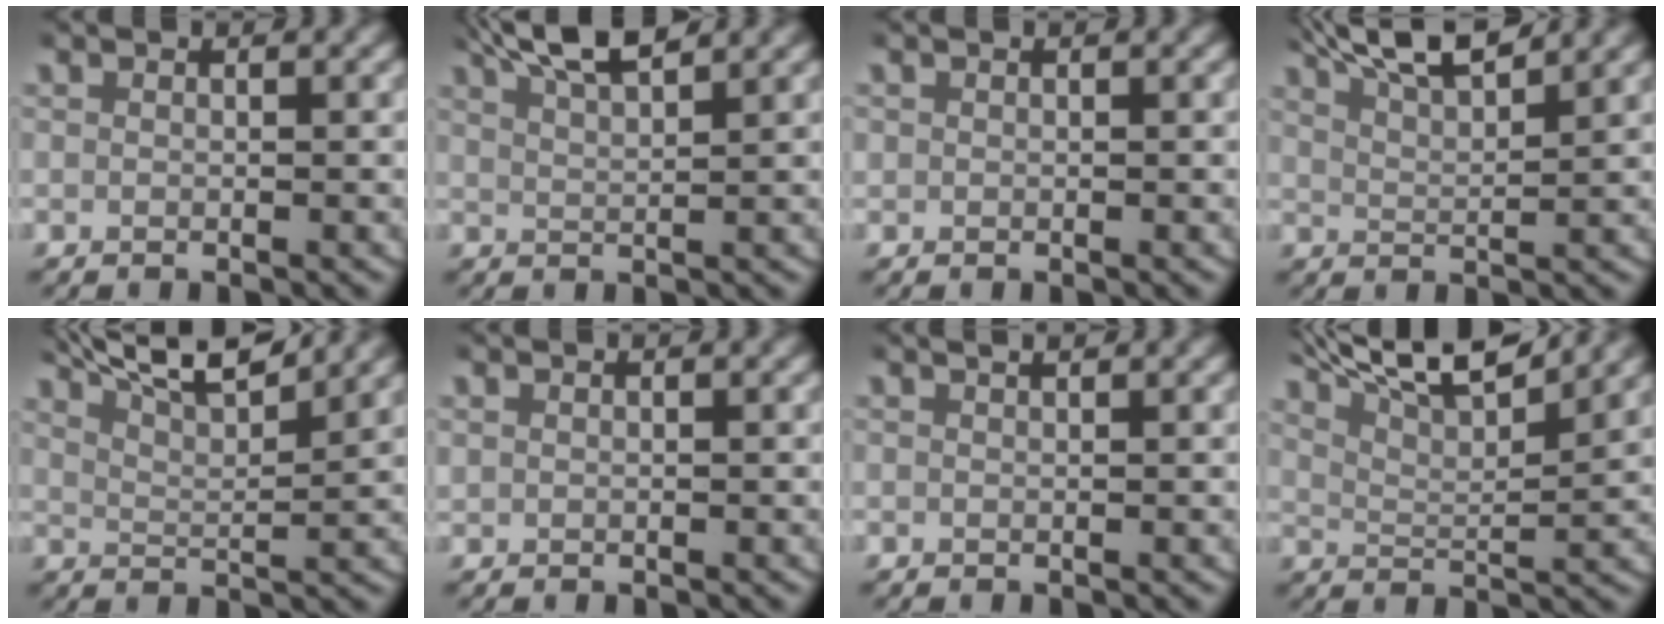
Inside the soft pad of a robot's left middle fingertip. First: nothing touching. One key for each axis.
{"total": 5.0, "fx": 4.2, "fy": 0.9, "fz": 2.5, "tx": -0.053, "ty": 0.006, "tz": 0.076}
{"total": 0.6, "fx": 0.2, "fy": 0.5, "fz": 0.1, "tx": -0.007, "ty": -0.002, "tz": 0.003}
{"total": 6.5, "fx": 5.4, "fy": 1.5, "fz": 3.2, "tx": -0.064, "ty": 0.006, "tz": 0.091}
{"total": 8.1, "fx": 6.9, "fy": 1.7, "fz": 4.0, "tx": -0.070, "ty": 0.014, "tz": 0.108}
{"total": 0.6, "fx": 0.4, "fy": 0.4, "fz": 0.2, "tx": -0.007, "ty": 0.003, "tz": 0.008}
{"total": 0.7, "fx": 0.6, "fy": 0.0, "fz": 0.3, "tx": -0.003, "ty": 0.003, "tz": 0.012}
{"total": 10.3, "fx": 8.4, "fy": 2.5, "fz": 5.5, "tx": -0.086, "ty": 0.027, "tz": 0.124}